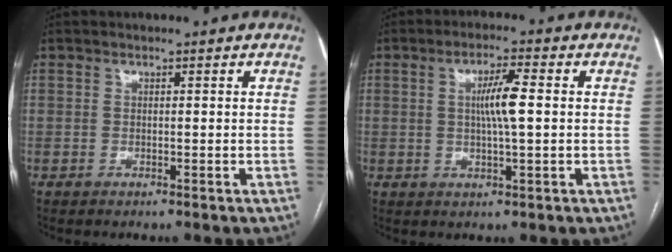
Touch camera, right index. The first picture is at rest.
{"total": 5.6, "force": [0.6, 0.4, 5.6], "torque": [-0.101, 0.003, 0.008]}